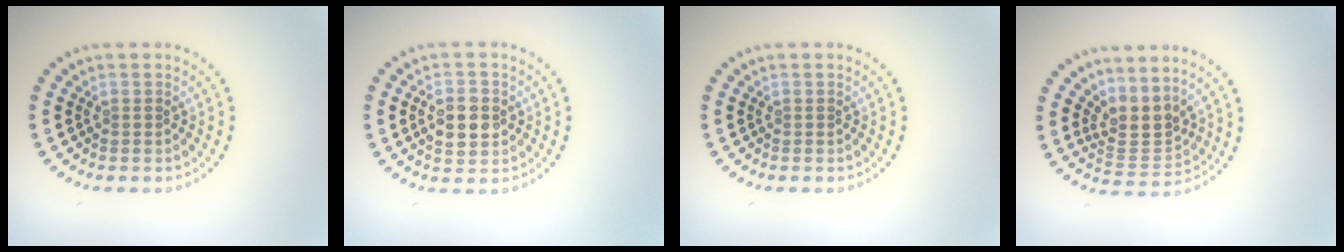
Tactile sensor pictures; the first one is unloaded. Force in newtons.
{"total": 3.6, "press": 3.6, "slide": 0.1}
{"total": 0.0}
{"total": 3.1, "press": 2.2, "slide": 2.2}